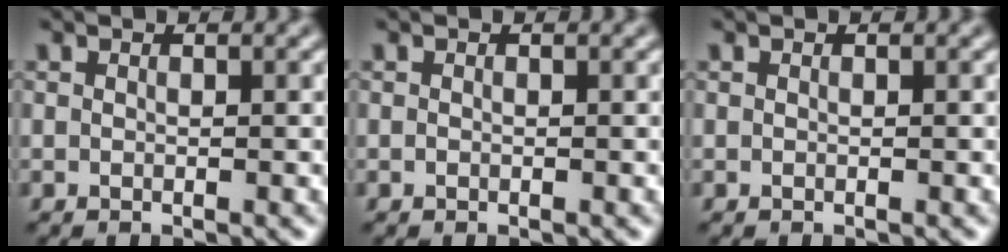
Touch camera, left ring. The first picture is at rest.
{"total": 0.0}
{"total": 0.0}